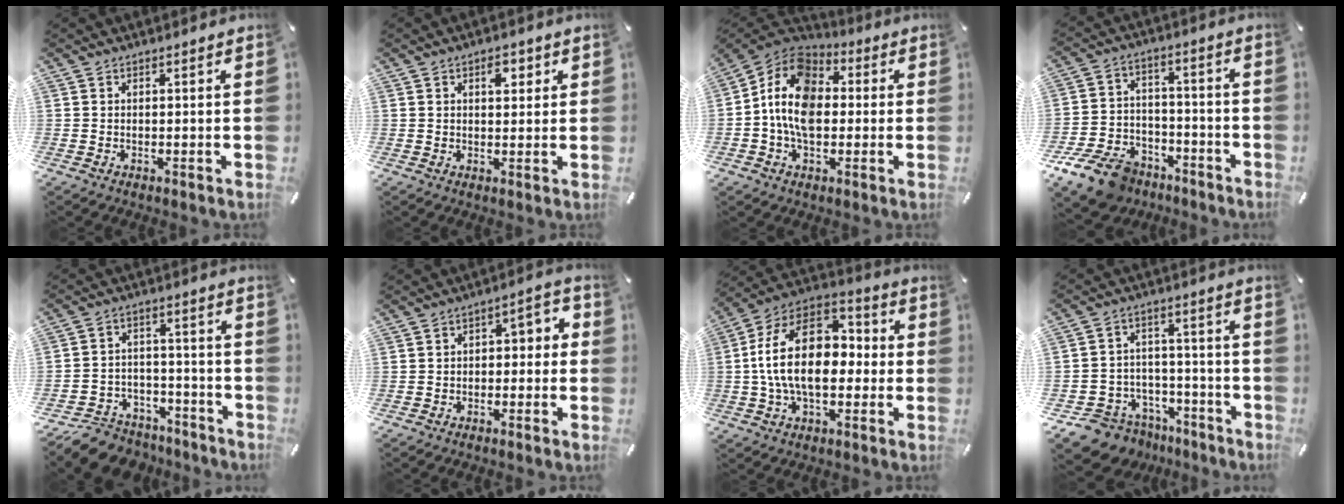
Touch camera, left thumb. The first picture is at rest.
{"total": 3.6, "force": [1.5, 2.2, 2.5], "torque": [-0.023, -0.006, 0.017]}
{"total": 12.2, "force": [-1.8, 8.7, 8.3], "torque": [-0.176, 0.015, -0.038]}
{"total": 12.9, "force": [-9.2, 7.5, 5.0], "torque": [-0.095, 0.062, -0.167]}
{"total": 9.6, "force": [-7.6, 5.5, 2.3], "torque": [-0.026, 0.056, -0.135]}
{"total": 4.4, "force": [-2.7, 2.6, 2.2], "torque": [-0.039, 0.024, -0.055]}
{"total": 19.6, "force": [-1.5, 12.5, 15.0], "torque": [-0.279, 0.020, -0.029]}
{"total": 9.3, "force": [-6.2, 6.8, 1.2], "torque": [-0.023, 0.038, -0.105]}